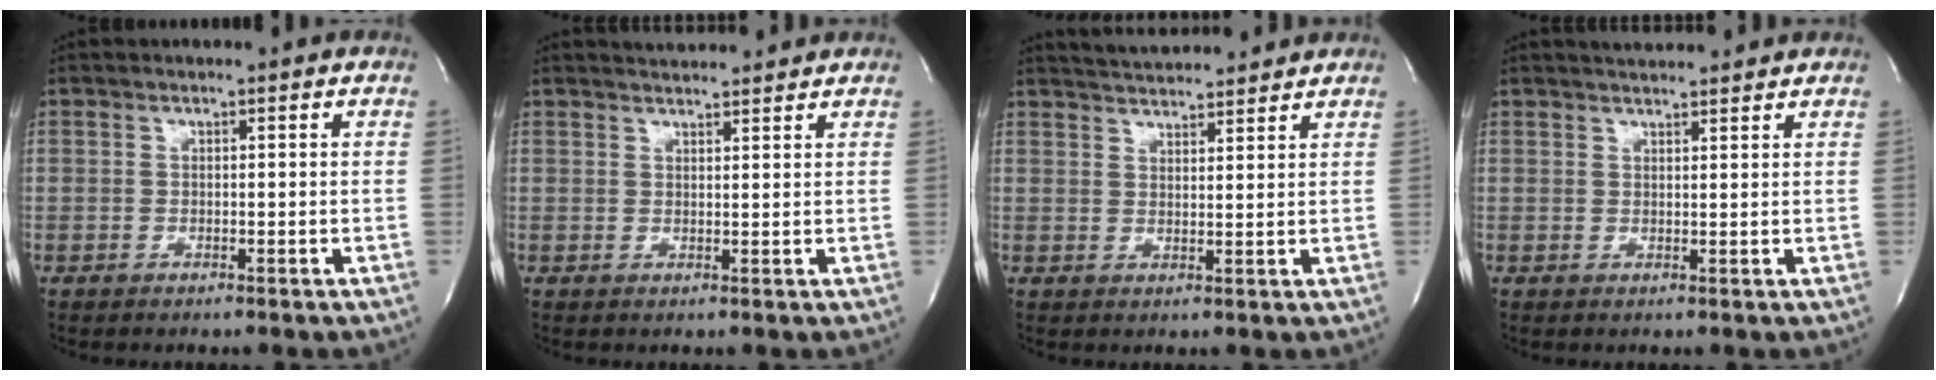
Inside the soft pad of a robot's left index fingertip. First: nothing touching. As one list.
[{"total": 4.9, "force": [4.8, 0.7, 1.1], "torque": [-0.022, 0.021, 0.066]}, {"total": 8.6, "force": [8.2, 0.9, 2.4], "torque": [-0.047, 0.021, 0.124]}, {"total": 5.1, "force": [4.8, 0.6, 1.4], "torque": [-0.026, 0.023, 0.066]}]